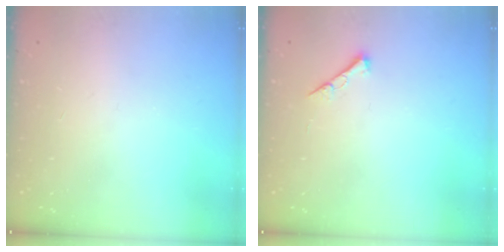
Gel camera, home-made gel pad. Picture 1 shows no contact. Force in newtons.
{"total": 4.3, "press": 4.3, "slide": 0.5}